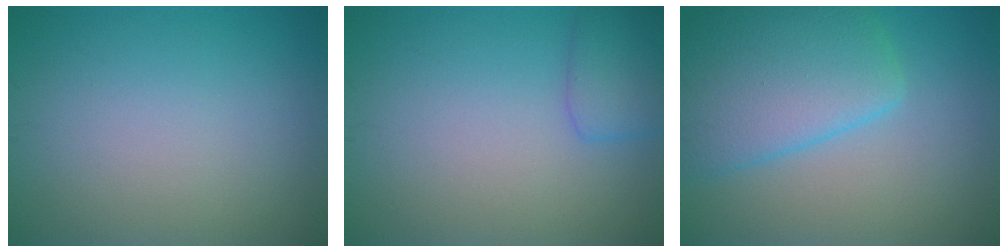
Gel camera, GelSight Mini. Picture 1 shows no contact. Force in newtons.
{"total": 2.4, "press": 2.4, "slide": 0.1}
{"total": 7.0, "press": 7.0, "slide": 0.4}